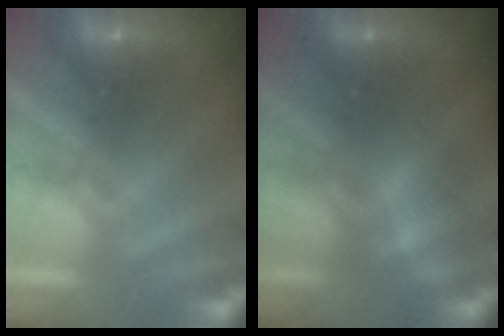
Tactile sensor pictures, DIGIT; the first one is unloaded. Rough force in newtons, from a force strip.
{"total": 2.3}